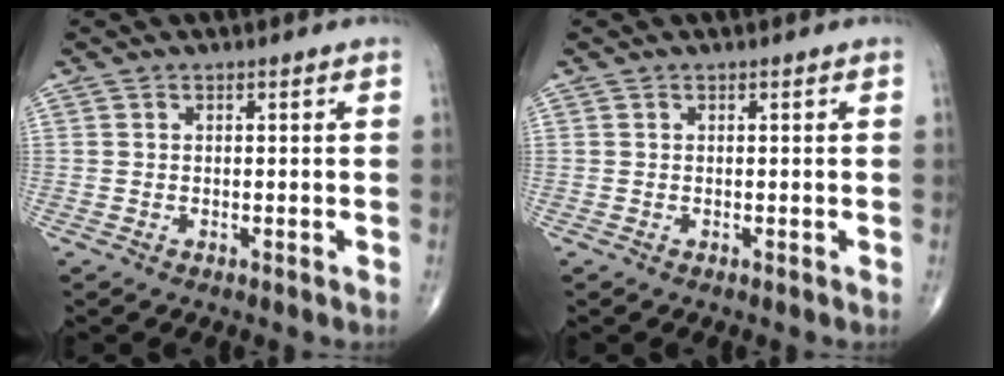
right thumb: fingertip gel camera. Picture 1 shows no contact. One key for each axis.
{"total": 0.0}